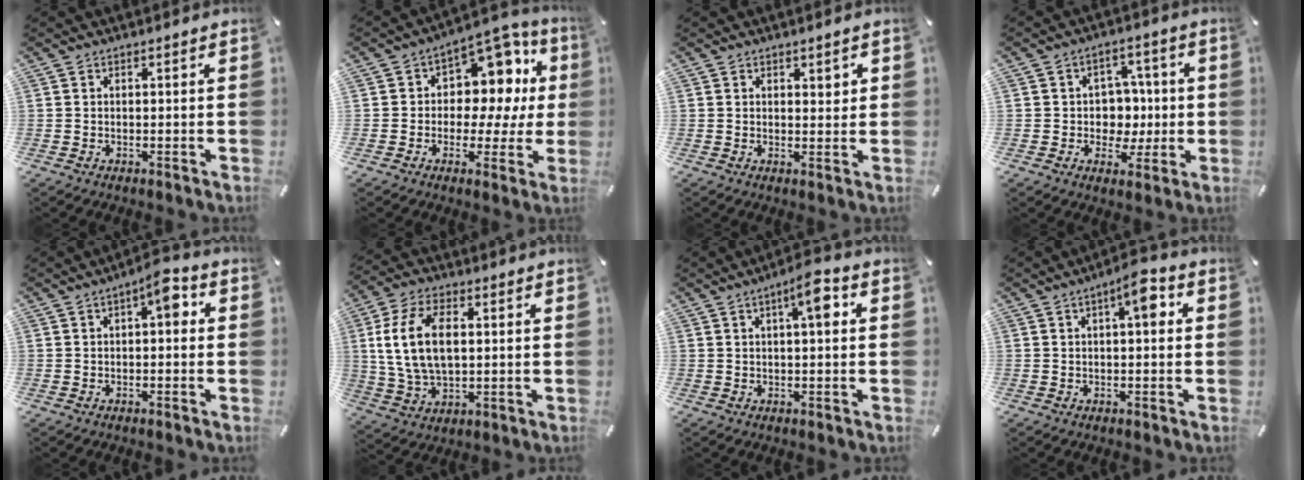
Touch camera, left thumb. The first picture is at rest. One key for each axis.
{"total": 10.2, "fx": 3.4, "fy": 7.9, "fz": 5.5, "tx": -0.059, "ty": -0.042, "tz": 0.064}
{"total": 1.6, "fx": 1.1, "fy": 0.9, "fz": 0.7, "tx": 0.004, "ty": -0.005, "tz": 0.016}
{"total": 8.0, "fx": 0.0, "fy": 7.7, "fz": 2.3, "tx": -0.022, "ty": 0.004, "tz": 0.004}
{"total": 5.7, "fx": 0.9, "fy": 2.4, "fz": 5.1, "tx": -0.077, "ty": 0.005, "tz": 0.006}
{"total": 12.9, "fx": 2.0, "fy": 7.9, "fz": 9.9, "tx": -0.220, "ty": 0.003, "tz": 0.033}
{"total": 6.9, "fx": 2.0, "fy": 1.8, "fz": 6.4, "tx": -0.103, "ty": -0.001, "tz": 0.027}
{"total": 6.5, "fx": 1.4, "fy": 2.1, "fz": 6.0, "tx": -0.084, "ty": 0.000, "tz": 0.015}